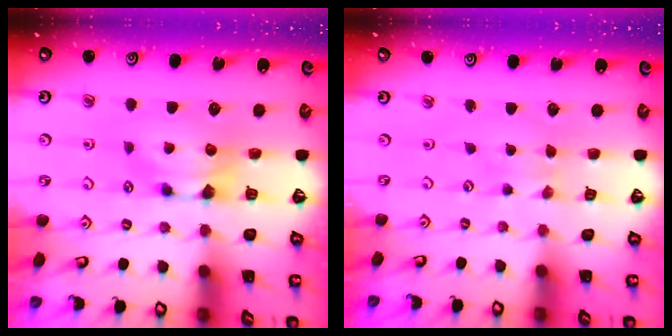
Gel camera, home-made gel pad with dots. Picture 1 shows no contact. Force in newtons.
{"total": 2.1, "press": 2.1, "slide": 0.1}